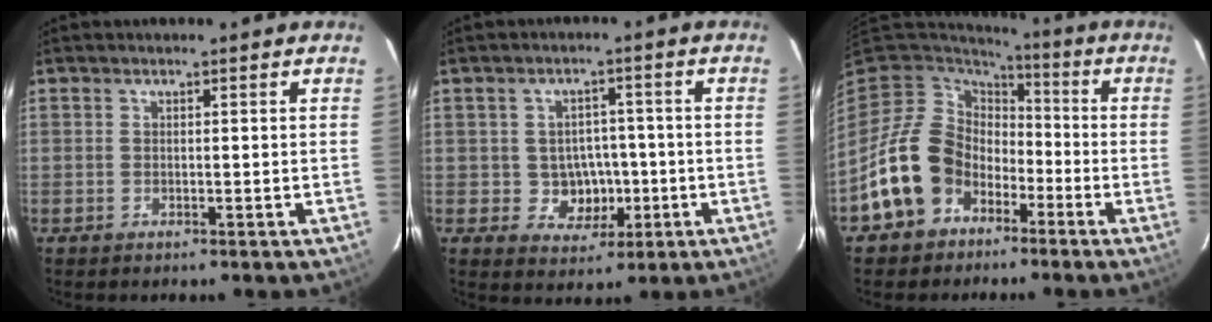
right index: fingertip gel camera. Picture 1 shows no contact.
{"total": 6.3, "force": [-1.2, 5.8, 2.2], "torque": [-0.051, 0.016, 0.000]}
{"total": 14.4, "force": [-6.2, 12.1, 4.8], "torque": [-0.126, 0.019, -0.093]}